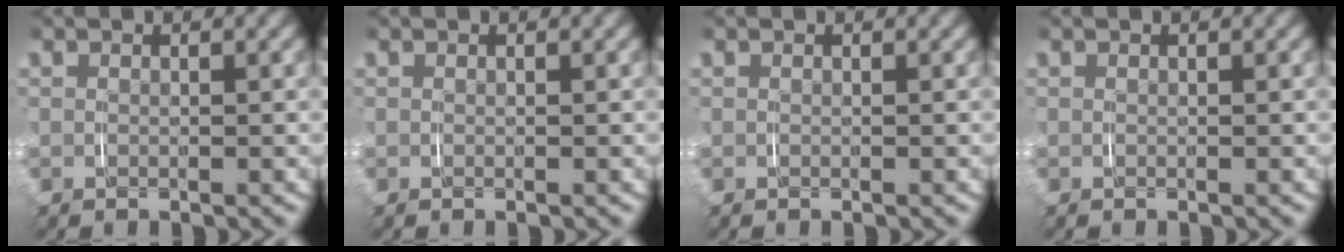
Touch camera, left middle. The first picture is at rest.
{"total": 0.0}
{"total": 0.0}
{"total": 0.0}